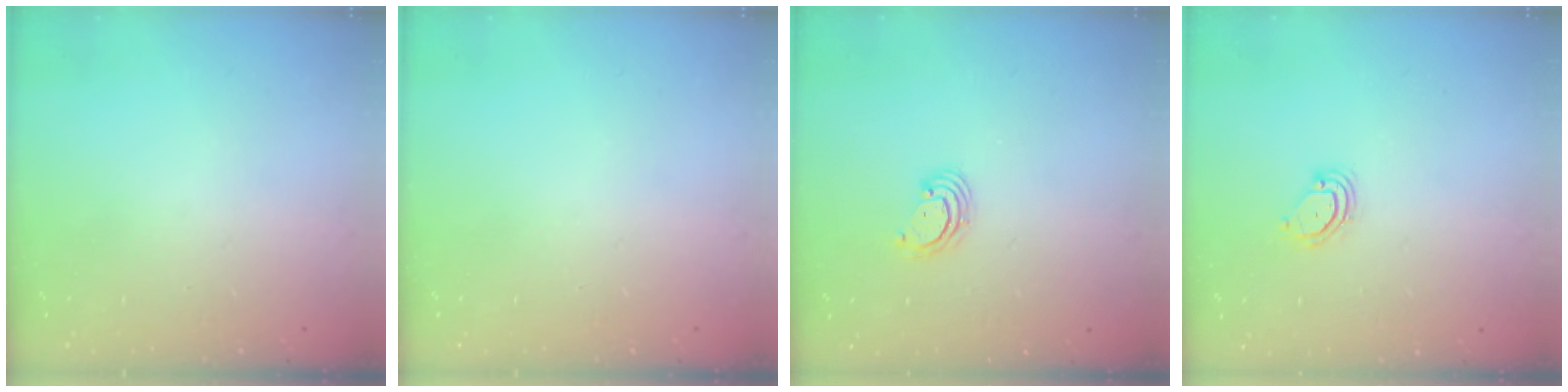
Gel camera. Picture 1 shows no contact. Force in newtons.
{"total": 0.0}
{"total": 2.4, "press": 2.4, "slide": 0.2}
{"total": 4.3, "press": 4.3, "slide": 0.3}